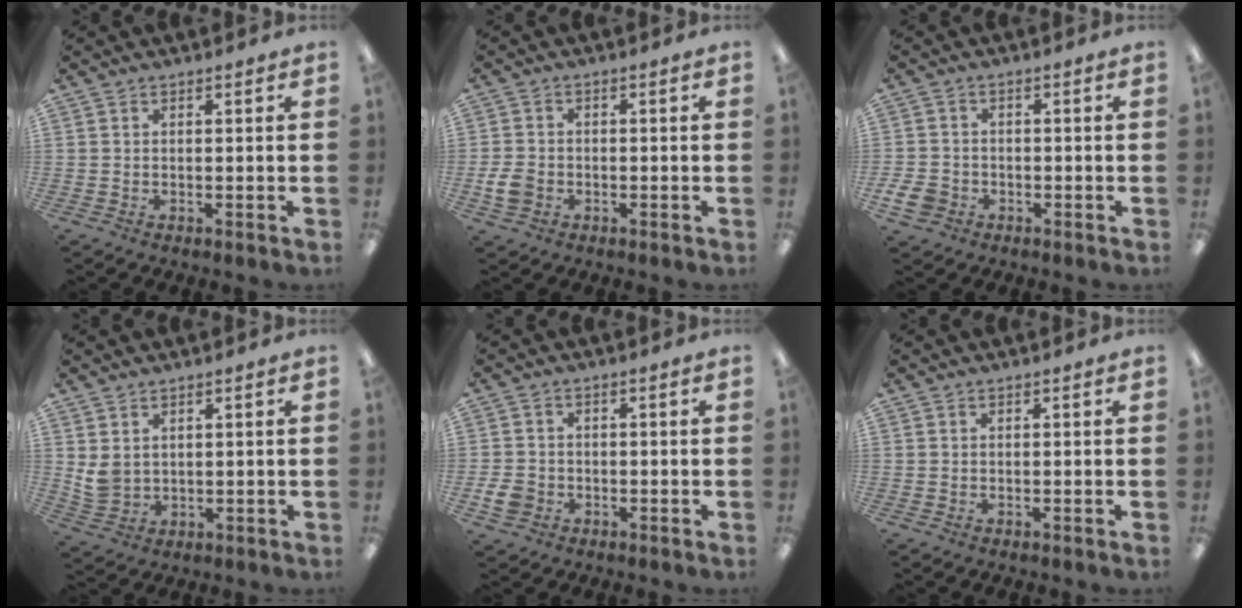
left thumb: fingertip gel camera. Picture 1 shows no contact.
{"total": 4.5, "force": [-1.3, 3.5, 2.5], "torque": [-0.051, 0.006, -0.024]}
{"total": 4.7, "force": [-2.0, 3.8, 2.0], "torque": [-0.049, 0.008, -0.038]}
{"total": 4.5, "force": [2.3, 3.4, 1.8], "torque": [-0.039, -0.008, 0.044]}
{"total": 4.1, "force": [-1.3, 3.5, 1.7], "torque": [-0.032, 0.000, -0.025]}
{"total": 0.0}